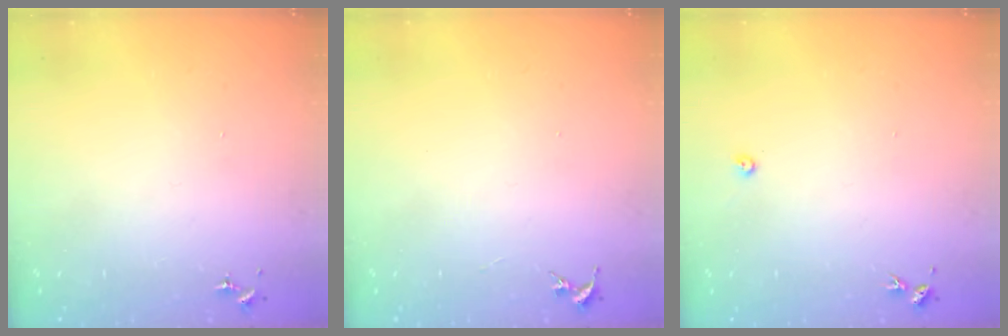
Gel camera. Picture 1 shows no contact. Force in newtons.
{"total": 0.0}
{"total": 2.2, "press": 2.2, "slide": 0.3}